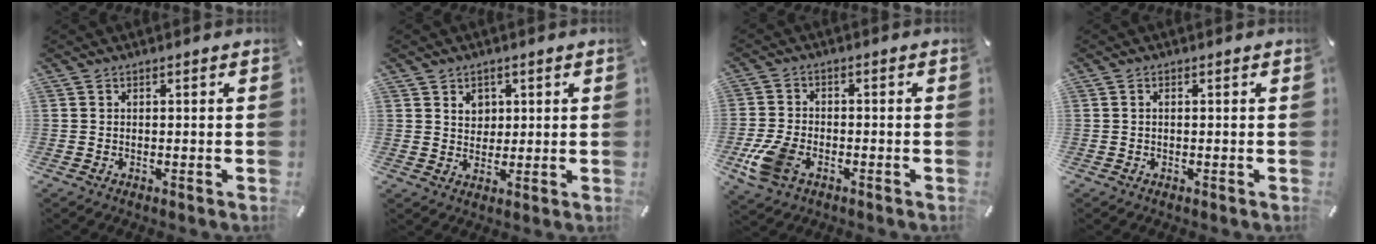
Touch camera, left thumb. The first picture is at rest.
{"total": 4.2, "force": [1.6, 3.8, 0.9], "torque": [-0.006, -0.002, 0.023]}
{"total": 8.3, "force": [-3.5, 5.4, 5.3], "torque": [-0.132, 0.004, -0.067]}
{"total": 0.7, "force": [0.0, 0.4, 0.6], "torque": [-0.012, 0.003, -0.001]}